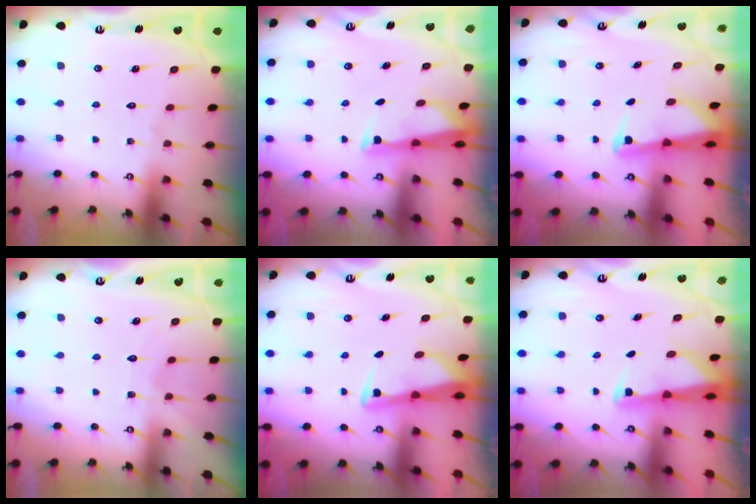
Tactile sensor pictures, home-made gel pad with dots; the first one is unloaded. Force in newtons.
{"total": 2.7, "press": 2.6, "slide": 0.8}
{"total": 2.7, "press": 2.7, "slide": 0.4}
{"total": 3.2, "press": 3.2, "slide": 0.4}
{"total": 2.7, "press": 2.7, "slide": 0.5}
{"total": 2.5, "press": 2.5, "slide": 0.5}